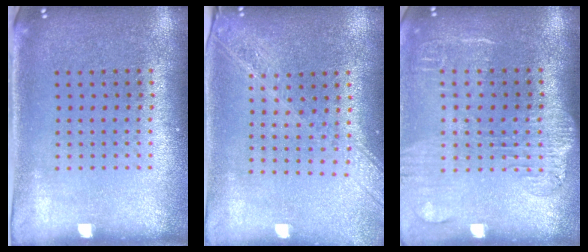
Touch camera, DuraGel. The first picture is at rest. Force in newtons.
{"total": 2.1, "press": 1.8, "slide": 1.0}
{"total": 1.9, "press": 1.6, "slide": 1.0}